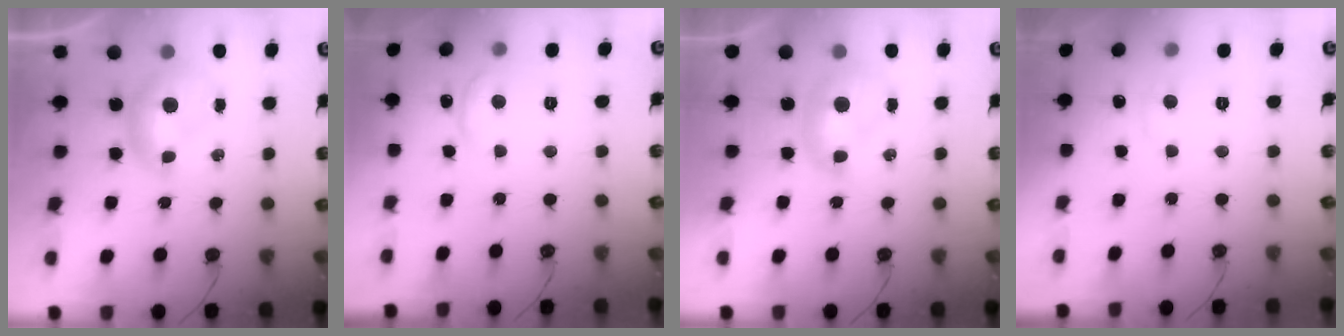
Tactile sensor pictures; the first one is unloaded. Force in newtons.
{"total": 2.6, "press": 2.5, "slide": 0.7}
{"total": 1.2, "press": 1.2, "slide": 0.0}
{"total": 1.2, "press": 1.0, "slide": 0.7}